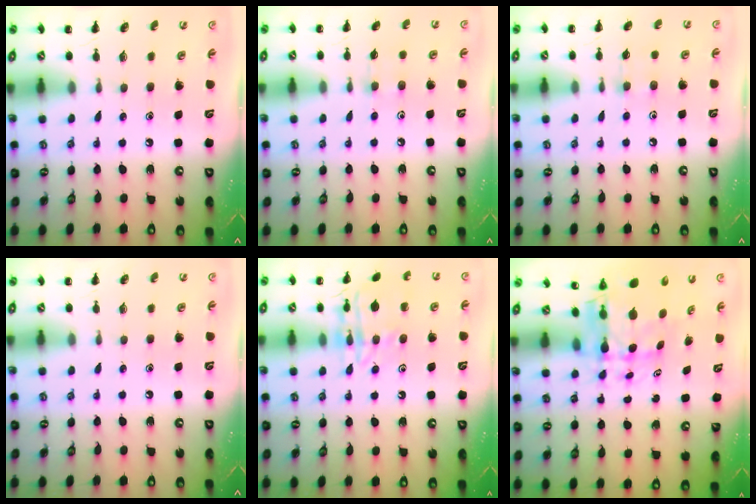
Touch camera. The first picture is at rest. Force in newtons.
{"total": 3.6, "press": 3.4, "slide": 1.3}
{"total": 3.6, "press": 3.4, "slide": 1.3}
{"total": 0.0}
{"total": 13.8, "press": 13.8, "slide": 1.0}
{"total": 7.8, "press": 7.3, "slide": 2.7}